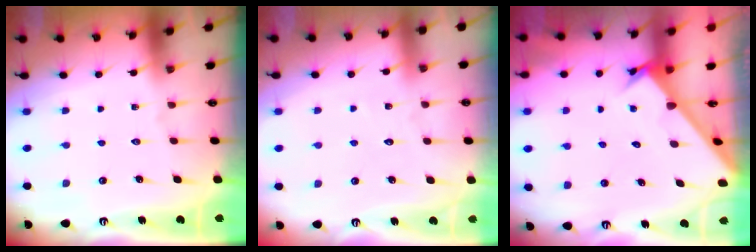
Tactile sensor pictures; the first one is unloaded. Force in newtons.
{"total": 2.9, "press": 2.9, "slide": 0.3}
{"total": 2.6, "press": 2.6, "slide": 0.3}